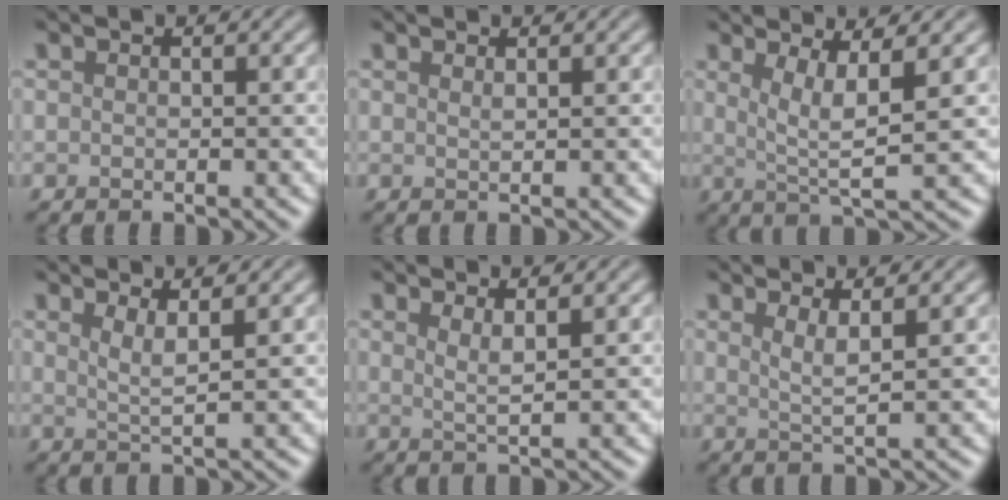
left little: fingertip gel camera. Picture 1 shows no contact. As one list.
[{"total": 0.8, "force": [0.5, 0.2, 0.5], "torque": [-0.001, 0.000, 0.008]}, {"total": 4.4, "force": [1.3, 0.8, 4.1], "torque": [-0.071, -0.005, 0.026]}, {"total": 2.3, "force": [1.3, 0.5, 1.9], "torque": [-0.028, -0.004, 0.020]}, {"total": 2.0, "force": [1.1, 0.5, 1.6], "torque": [-0.024, -0.005, 0.015]}, {"total": 2.4, "force": [1.2, 0.5, 2.0], "torque": [-0.031, -0.005, 0.019]}]